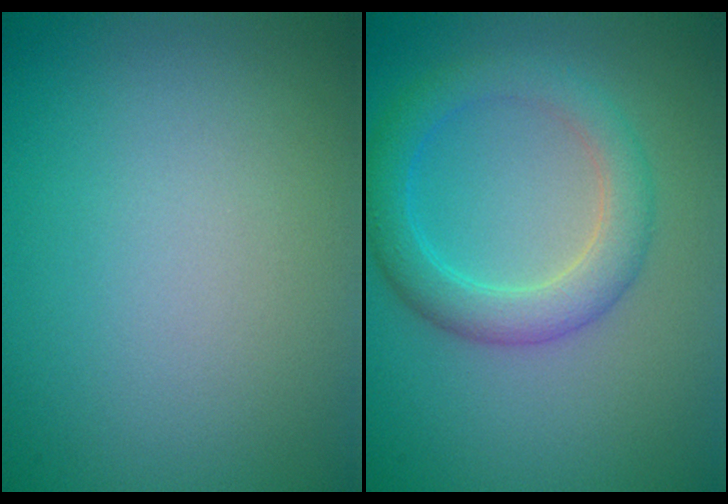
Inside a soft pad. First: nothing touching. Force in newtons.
{"total": 3.9, "press": 3.9, "slide": 0.1}